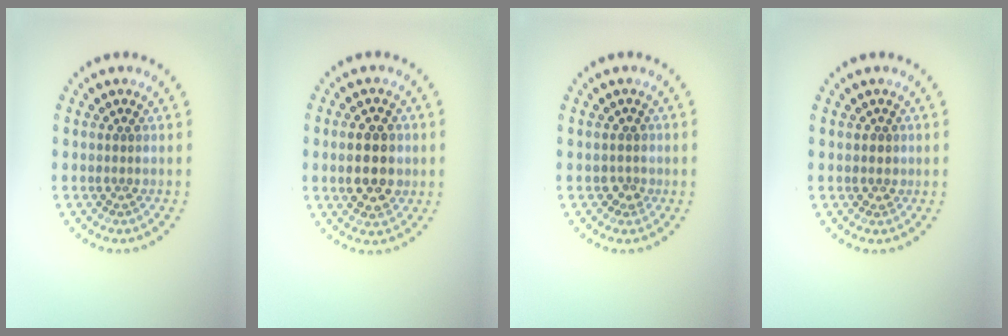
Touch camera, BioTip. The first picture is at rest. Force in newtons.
{"total": 5.2, "press": 5.2, "slide": 0.2}
{"total": 1.2, "press": 1.1, "slide": 0.6}
{"total": 0.7, "press": 0.5, "slide": 0.5}